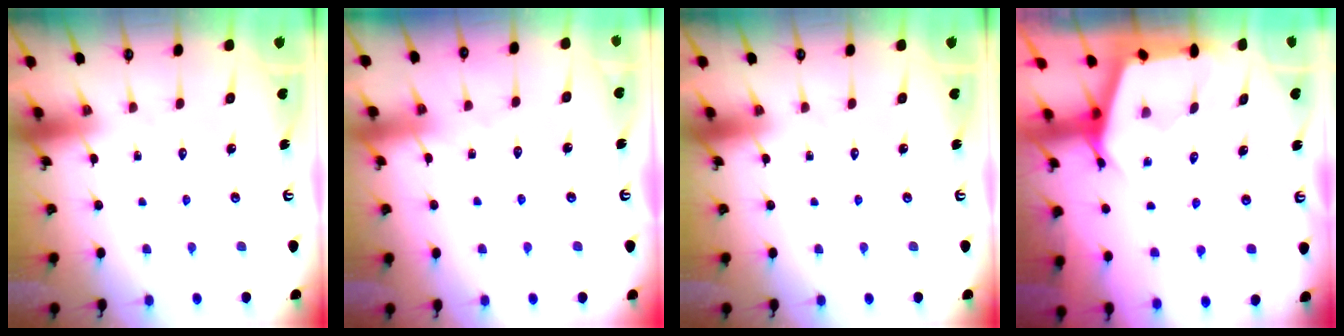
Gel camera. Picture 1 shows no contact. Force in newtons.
{"total": 3.2, "press": 3.2, "slide": 0.4}
{"total": 0.0}
{"total": 2.5, "press": 2.5, "slide": 0.3}